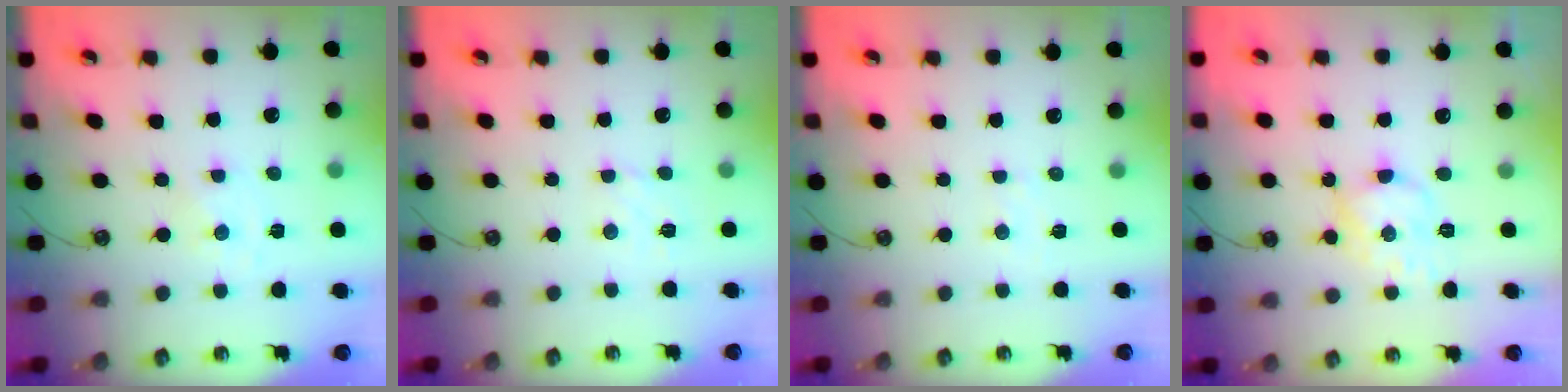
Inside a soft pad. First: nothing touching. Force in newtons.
{"total": 2.7, "press": 2.7, "slide": 0.4}
{"total": 4.0, "press": 3.9, "slide": 0.5}
{"total": 8.7, "press": 8.7, "slide": 0.2}